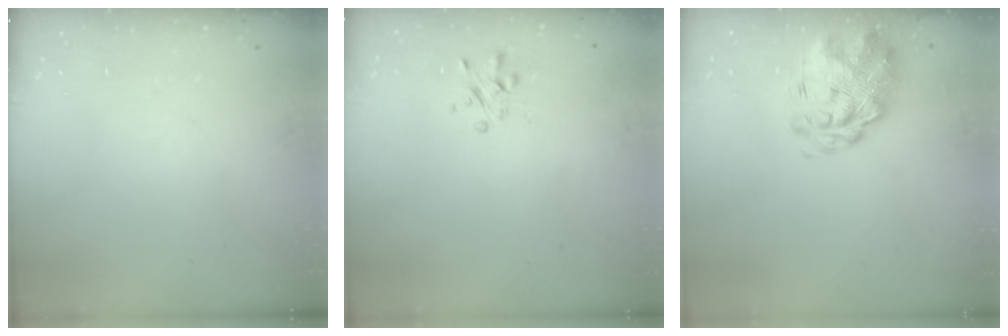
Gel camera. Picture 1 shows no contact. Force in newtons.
{"total": 1.5, "press": 1.5, "slide": 0.3}
{"total": 3.3, "press": 2.9, "slide": 1.6}